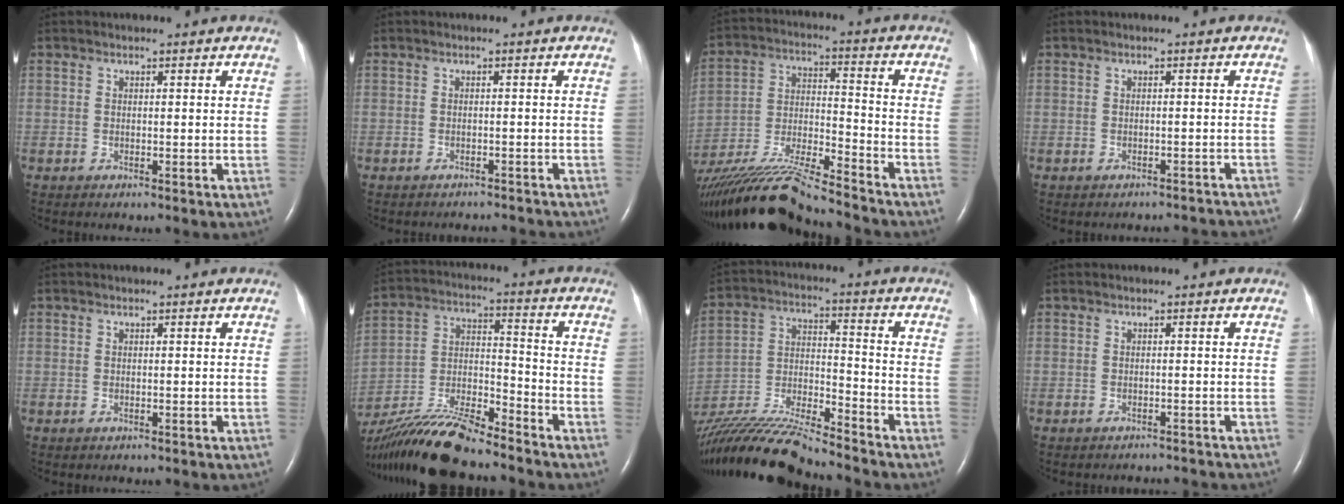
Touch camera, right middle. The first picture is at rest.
{"total": 4.5, "force": [-4.3, 1.1, 0.6], "torque": [-0.001, -0.003, -0.046]}
{"total": 21.0, "force": [-18.4, 1.1, 10.0], "torque": [-0.228, -0.030, -0.327]}
{"total": 5.6, "force": [-5.2, 1.7, 0.8], "torque": [0.000, 0.005, -0.049]}
{"total": 0.0}
{"total": 18.9, "force": [-16.7, 1.9, 8.6], "torque": [-0.189, -0.016, -0.305]}
{"total": 19.7, "force": [-18.0, 0.9, 8.0], "torque": [-0.184, -0.017, -0.320]}
{"total": 5.2, "force": [-4.9, 1.5, 0.7], "torque": [-0.002, -0.001, -0.049]}